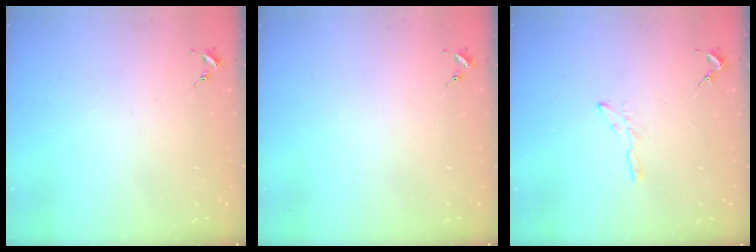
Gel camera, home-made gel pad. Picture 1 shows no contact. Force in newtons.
{"total": 0.0}
{"total": 3.6, "press": 3.5, "slide": 0.4}